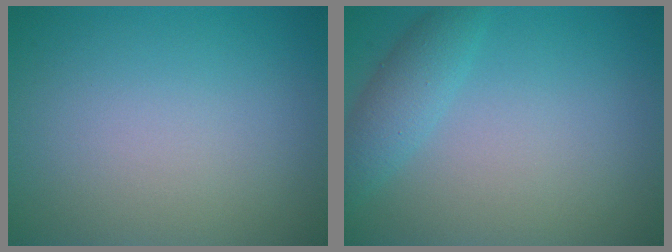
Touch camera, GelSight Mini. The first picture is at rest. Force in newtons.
{"total": 2.6, "press": 2.6, "slide": 0.1}